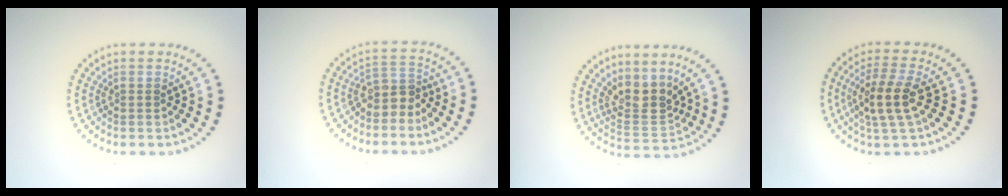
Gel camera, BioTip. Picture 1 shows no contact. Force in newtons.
{"total": 2.6, "press": 2.0, "slide": 1.6}
{"total": 3.3, "press": 2.5, "slide": 2.1}
{"total": 3.9, "press": 3.5, "slide": 1.6}